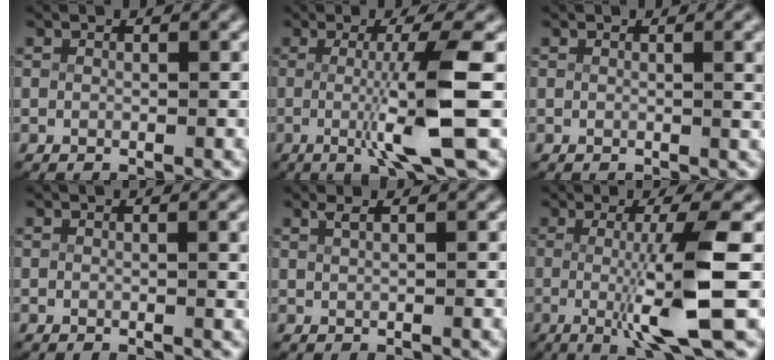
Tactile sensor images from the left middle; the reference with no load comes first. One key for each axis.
{"total": 6.2, "fx": -0.4, "fy": -0.2, "fz": 6.2, "tx": -0.104, "ty": -0.007, "tz": -0.003}
{"total": 1.4, "fx": 0.5, "fy": 0.1, "fz": 1.3, "tx": -0.011, "ty": -0.001, "tz": 0.009}
{"total": 0.9, "fx": 0.4, "fy": -0.1, "fz": 0.8, "tx": -0.007, "ty": -0.001, "tz": 0.007}
{"total": 1.0, "fx": 0.7, "fy": -0.2, "fz": 0.7, "tx": -0.015, "ty": 0.000, "tz": 0.019}
{"total": 6.9, "fx": -0.6, "fy": 0.1, "fz": 6.9, "tx": -0.117, "ty": -0.009, "tz": -0.006}